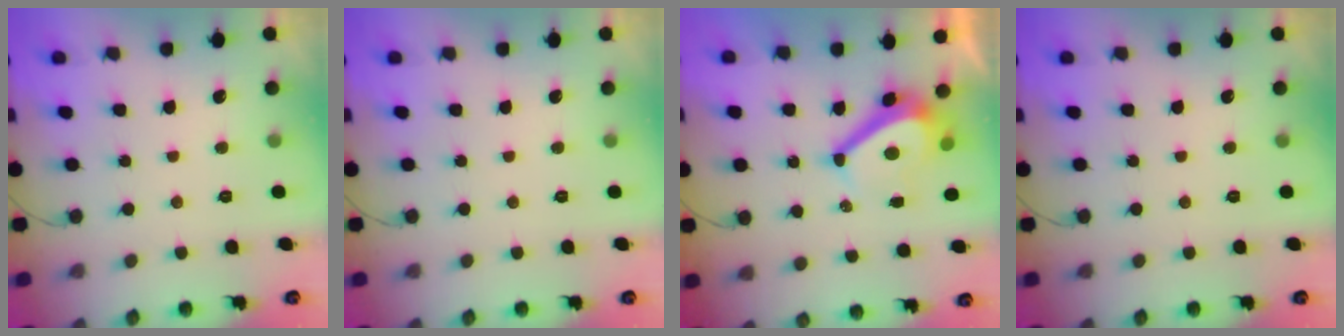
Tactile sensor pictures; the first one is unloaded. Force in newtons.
{"total": 0.0}
{"total": 8.5, "press": 8.4, "slide": 1.0}
{"total": 0.0}